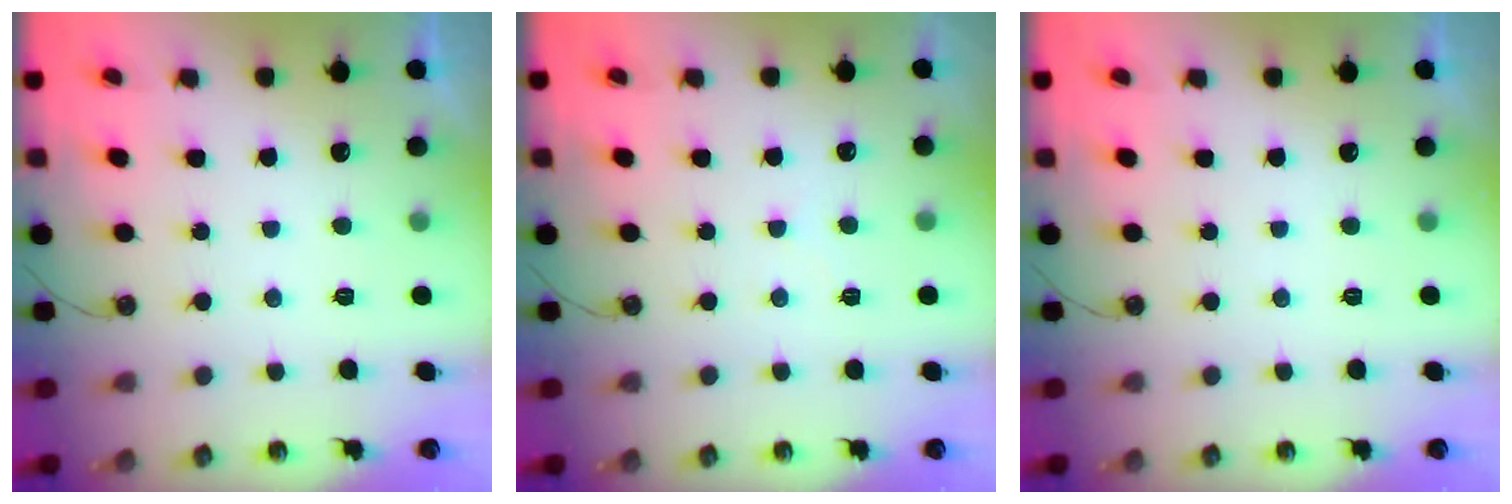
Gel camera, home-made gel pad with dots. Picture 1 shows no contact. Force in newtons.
{"total": 2.1, "press": 2.0, "slide": 0.4}
{"total": 0.0}